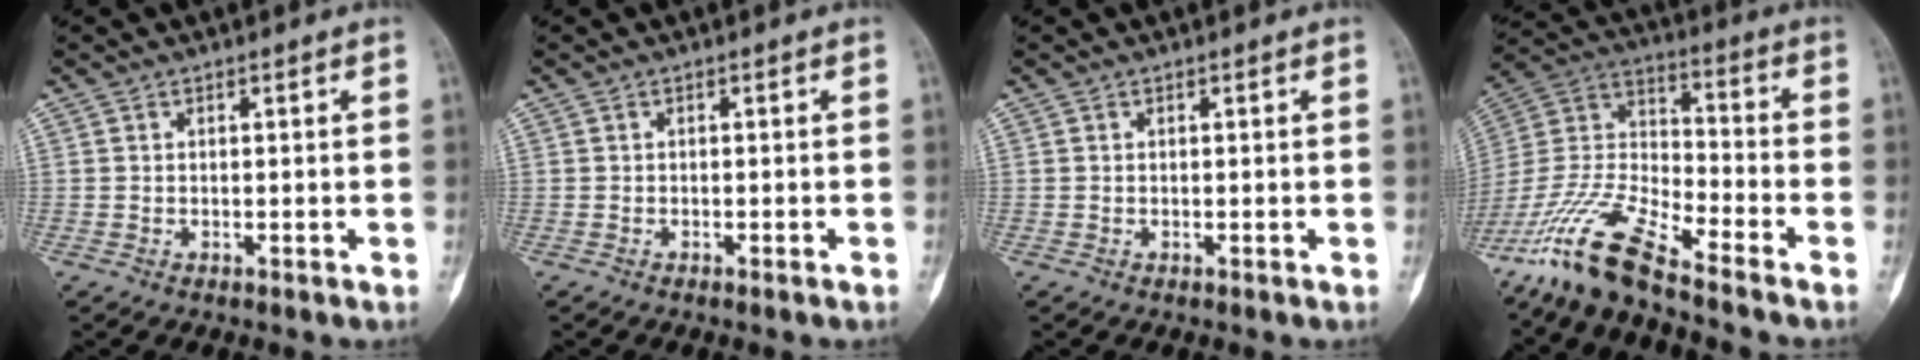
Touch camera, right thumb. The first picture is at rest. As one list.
[{"total": 0.7, "force": [-0.5, 0.0, 0.5], "torque": [-0.011, 0.003, -0.002]}, {"total": 0.0}, {"total": 14.8, "force": [-11.9, 2.3, 8.4], "torque": [-0.187, 0.058, -0.239]}]